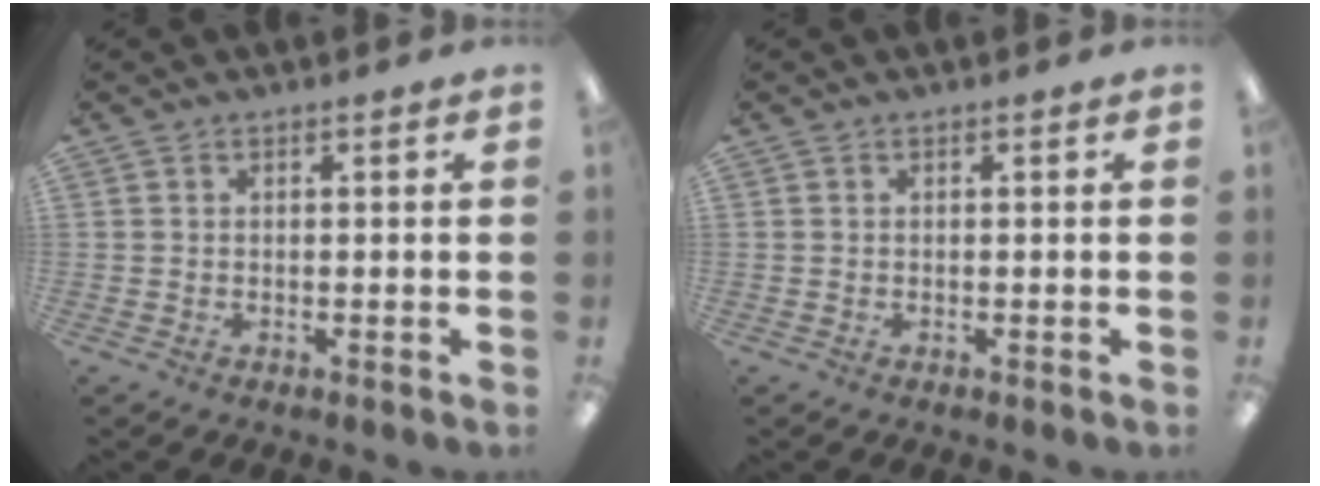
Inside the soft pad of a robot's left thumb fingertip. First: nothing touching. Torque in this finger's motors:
{"motor_torque": [0.00, 0.00, 0.11, -0.11, 0.00]}